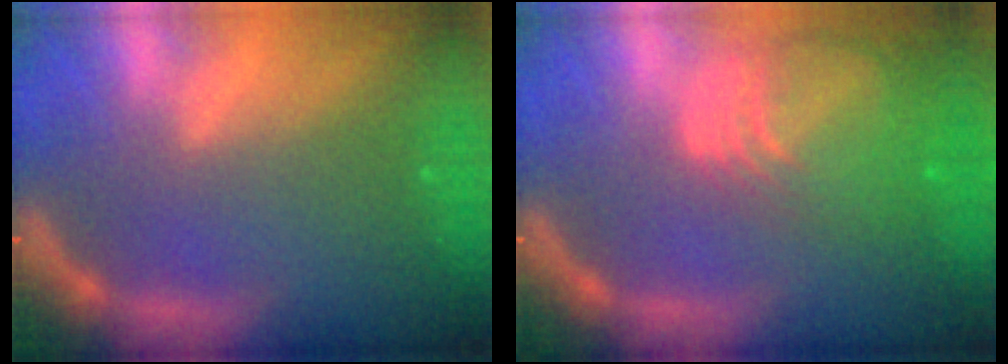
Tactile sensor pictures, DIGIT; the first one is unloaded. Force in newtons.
{"total": 10.0}